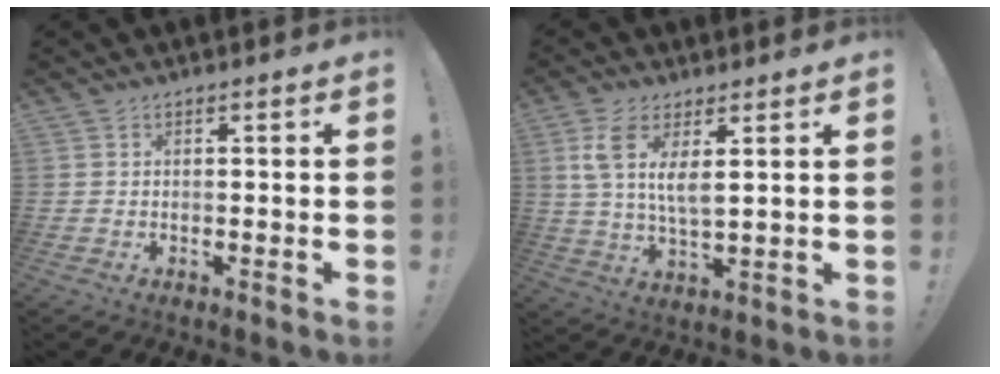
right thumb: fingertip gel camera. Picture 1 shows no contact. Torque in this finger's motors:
{"motor_torque": [1.17, 1.40, 0.10, 0.15, 0.10]}